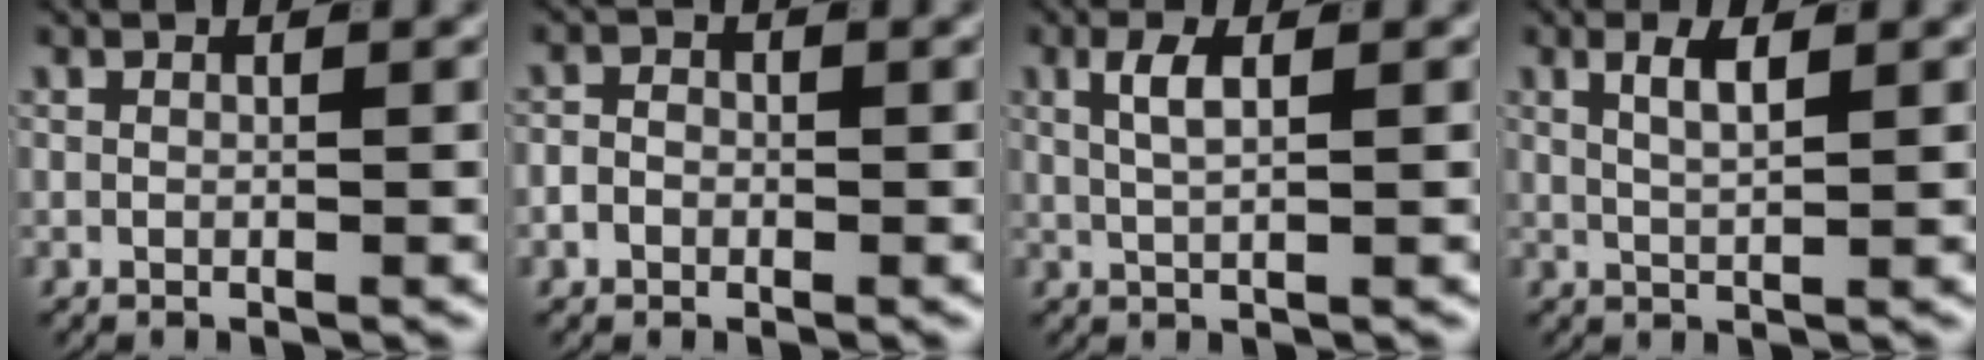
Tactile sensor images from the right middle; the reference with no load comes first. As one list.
[{"total": 1.8, "force": [-0.7, 1.6, 0.7], "torque": [-0.009, 0.001, -0.016]}, {"total": 2.4, "force": [0.9, 0.3, 2.1], "torque": [-0.038, 0.001, 0.020]}, {"total": 2.8, "force": [1.3, 0.5, 2.4], "torque": [-0.039, -0.002, 0.027]}]